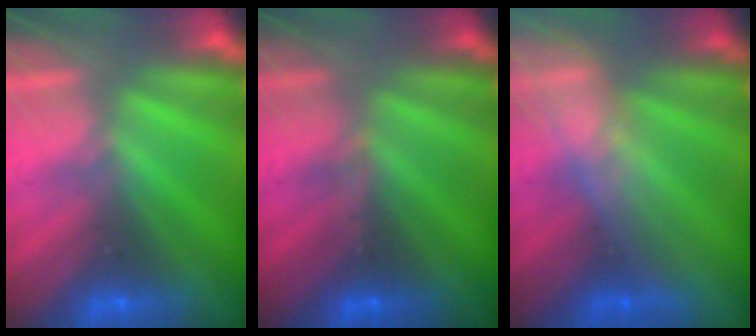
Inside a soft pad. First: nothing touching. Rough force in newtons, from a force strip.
{"total": 2.7}
{"total": 2.9}